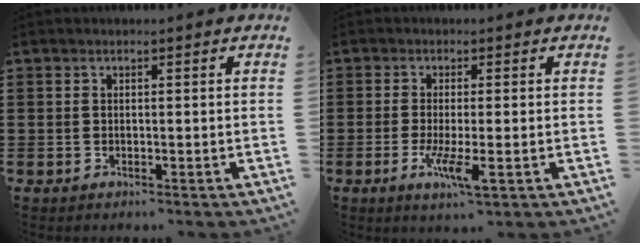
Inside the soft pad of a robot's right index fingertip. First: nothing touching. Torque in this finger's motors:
{"motor_torque": [0.81, -0.11, 0.17, 0.07]}